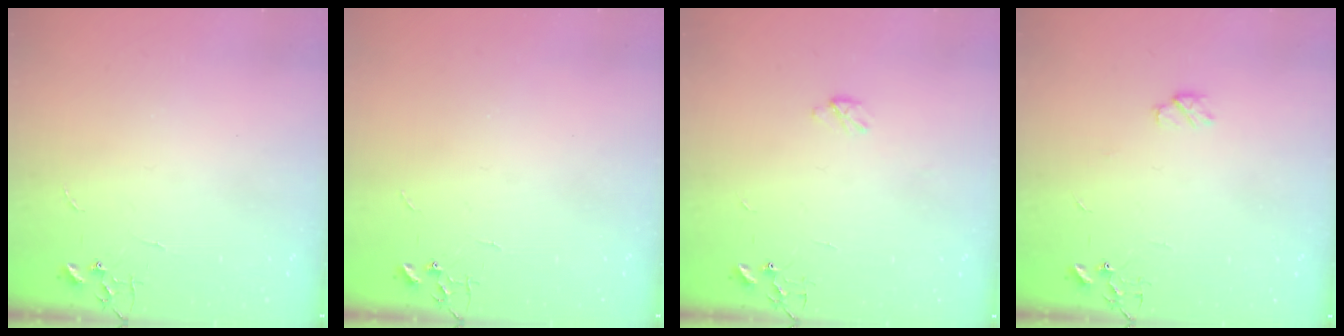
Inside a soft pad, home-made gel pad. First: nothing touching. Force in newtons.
{"total": 0.0}
{"total": 2.9, "press": 2.9, "slide": 0.4}
{"total": 4.6, "press": 4.6, "slide": 0.7}